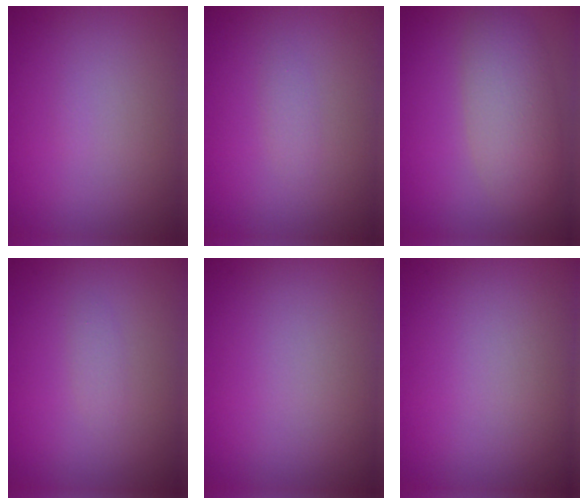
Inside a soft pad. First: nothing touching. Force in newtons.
{"total": 0.9, "press": 0.9, "slide": 0.0}
{"total": 4.6, "press": 4.6, "slide": 0.2}
{"total": 0.8, "press": 0.8, "slide": 0.0}
{"total": 0.0}
{"total": 0.0}